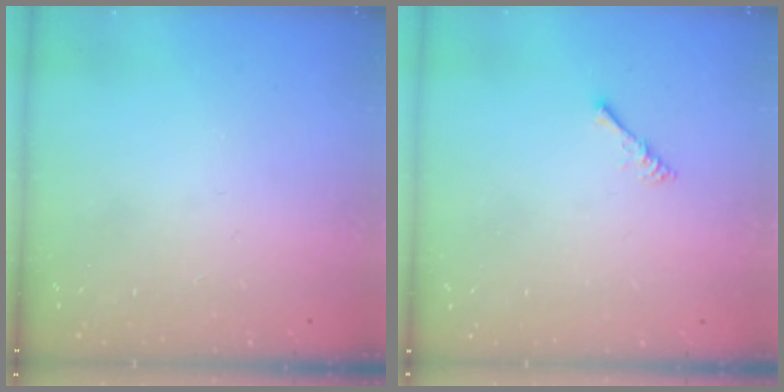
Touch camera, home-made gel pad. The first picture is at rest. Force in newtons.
{"total": 1.7, "press": 1.6, "slide": 0.4}